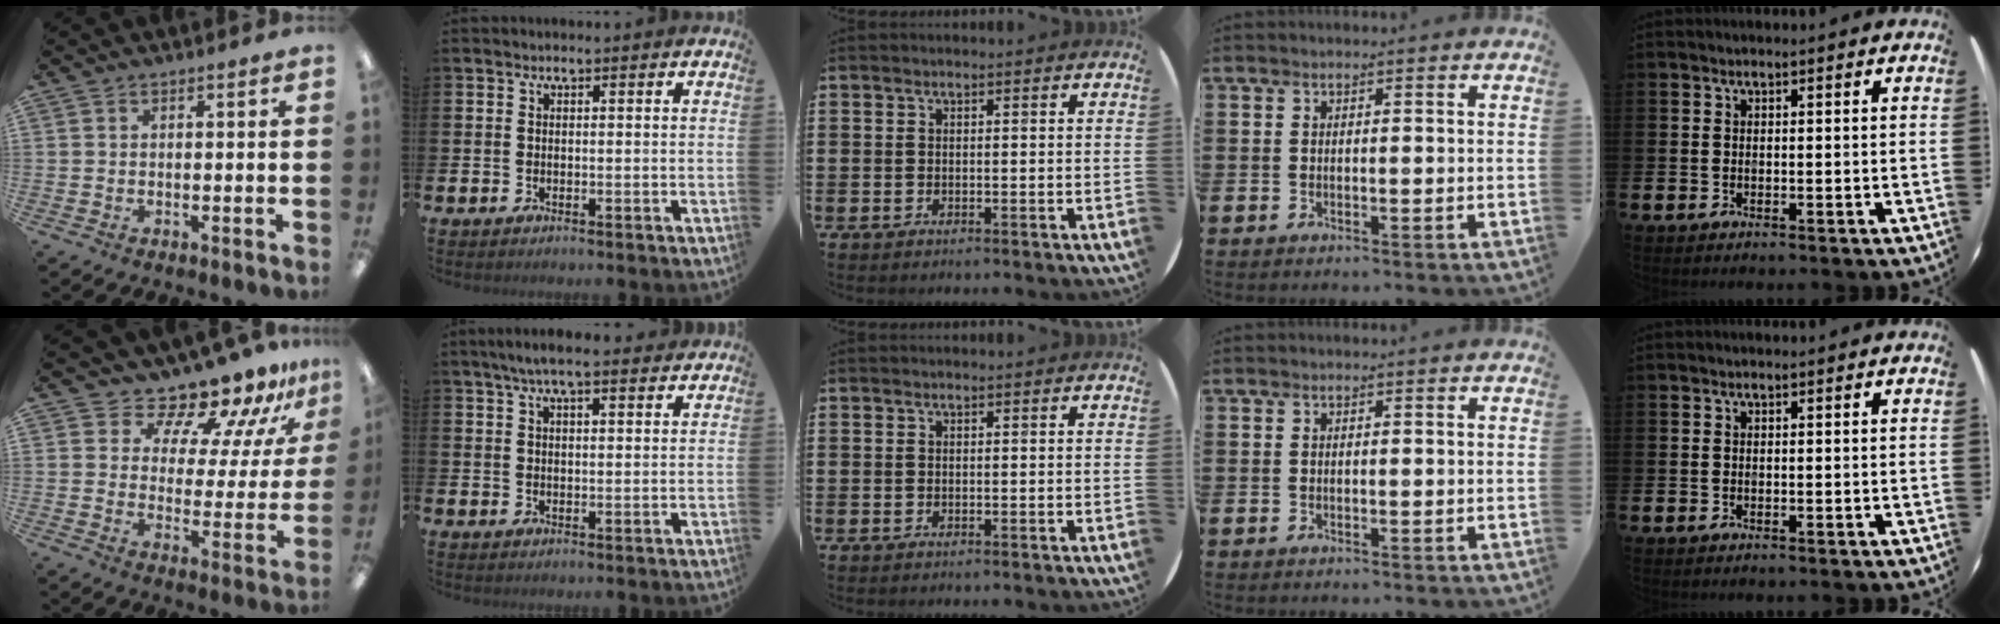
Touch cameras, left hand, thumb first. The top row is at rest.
{"thumb": {"total": 11.8, "force": [11.1, 3.0, 2.5], "torque": [-0.048, -0.106, 0.194]}, "index": {"total": 5.0, "force": [4.3, 0.9, 2.5], "torque": [-0.047, -0.009, 0.074]}}